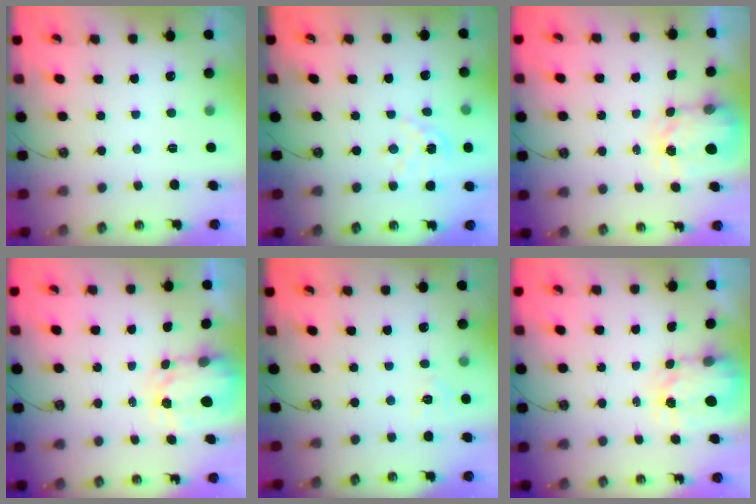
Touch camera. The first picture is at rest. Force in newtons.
{"total": 3.8, "press": 3.8, "slide": 0.4}
{"total": 3.8, "press": 3.7, "slide": 0.5}
{"total": 3.6, "press": 3.5, "slide": 0.4}
{"total": 5.7, "press": 5.6, "slide": 0.7}
{"total": 3.6, "press": 3.6, "slide": 0.4}